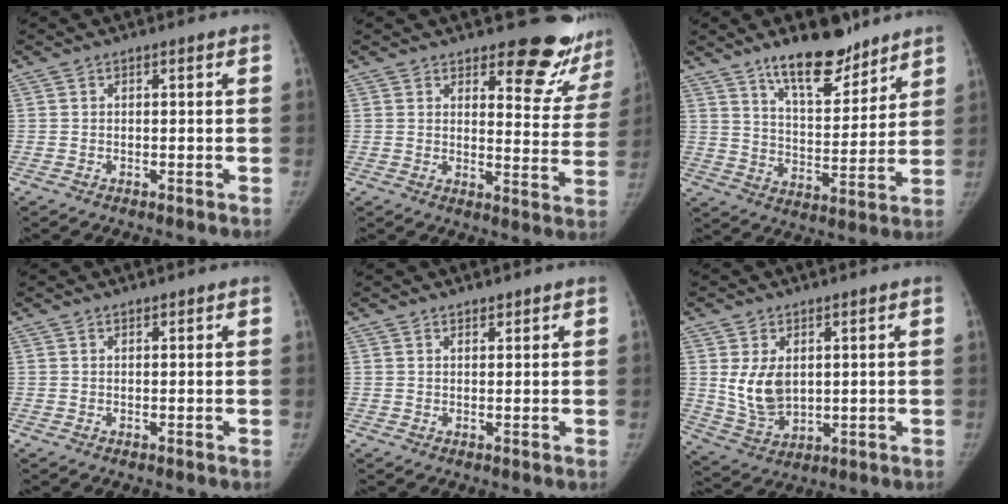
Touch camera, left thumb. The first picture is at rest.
{"total": 14.3, "force": [12.3, 4.9, 5.6], "torque": [-0.015, -0.108, 0.134]}
{"total": 13.8, "force": [10.4, 5.1, 7.6], "torque": [-0.088, -0.074, 0.174]}
{"total": 0.6, "force": [0.5, 0.2, 0.1], "torque": [-0.004, -0.004, 0.009]}
{"total": 1.5, "force": [1.3, 0.6, 0.4], "torque": [0.001, -0.008, 0.018]}
{"total": 8.3, "force": [1.8, 5.5, 5.9], "torque": [-0.094, -0.020, 0.053]}